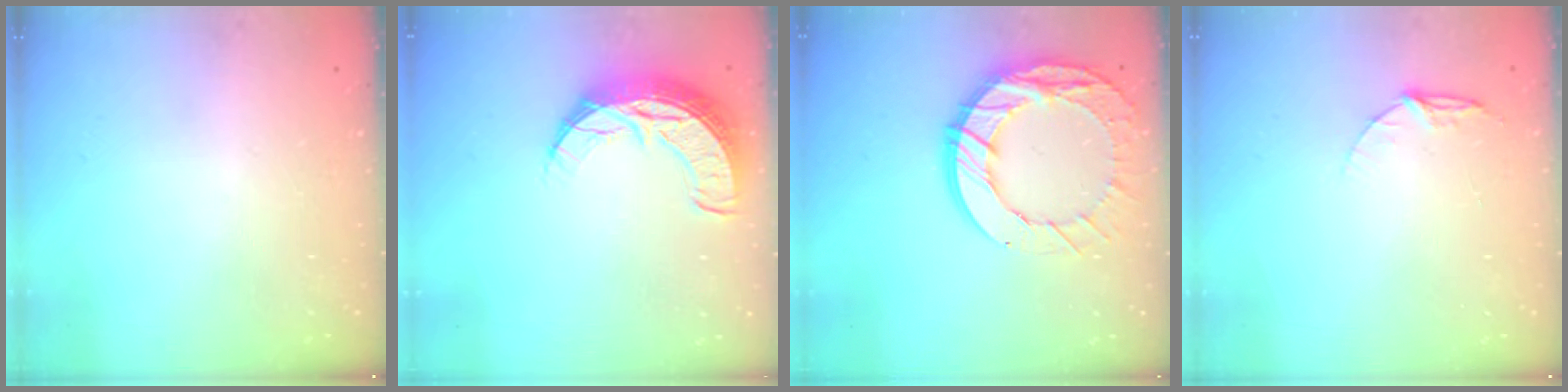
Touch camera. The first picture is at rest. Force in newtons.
{"total": 11.5, "press": 11.5, "slide": 0.9}
{"total": 18.3, "press": 18.3, "slide": 1.6}
{"total": 5.4, "press": 5.4, "slide": 0.5}